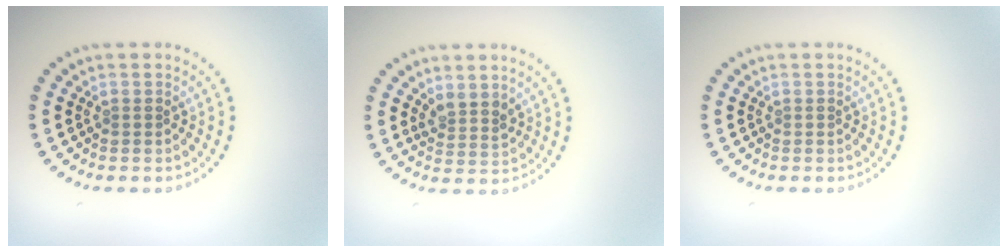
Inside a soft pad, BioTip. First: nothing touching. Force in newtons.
{"total": 2.1, "press": 1.7, "slide": 1.2}
{"total": 0.0}